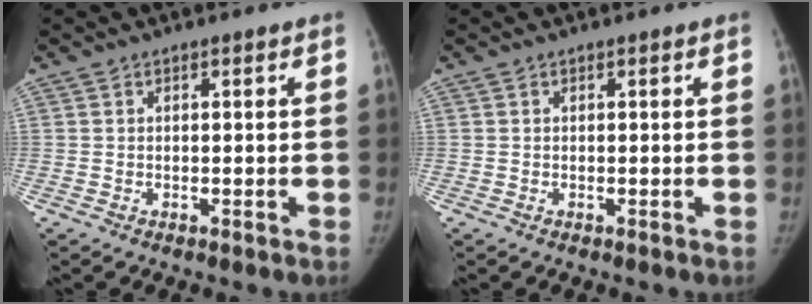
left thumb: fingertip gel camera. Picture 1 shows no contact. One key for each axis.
{"total": 0.0}